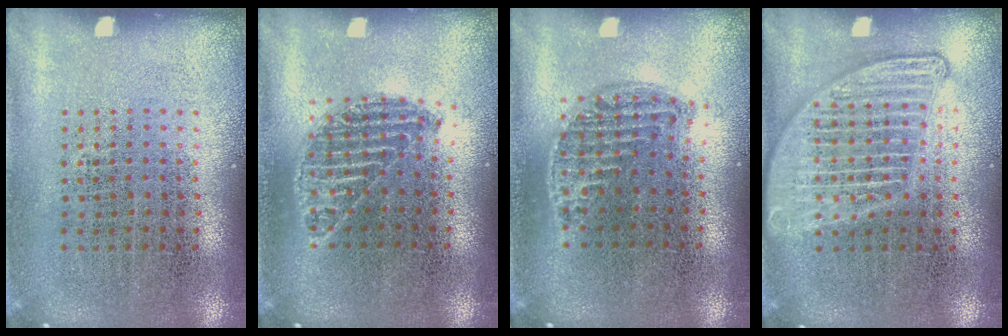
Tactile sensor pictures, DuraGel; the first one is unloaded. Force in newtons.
{"total": 1.1, "press": 1.0, "slide": 0.5}
{"total": 1.2, "press": 1.1, "slide": 0.5}
{"total": 2.1, "press": 2.1, "slide": 0.2}